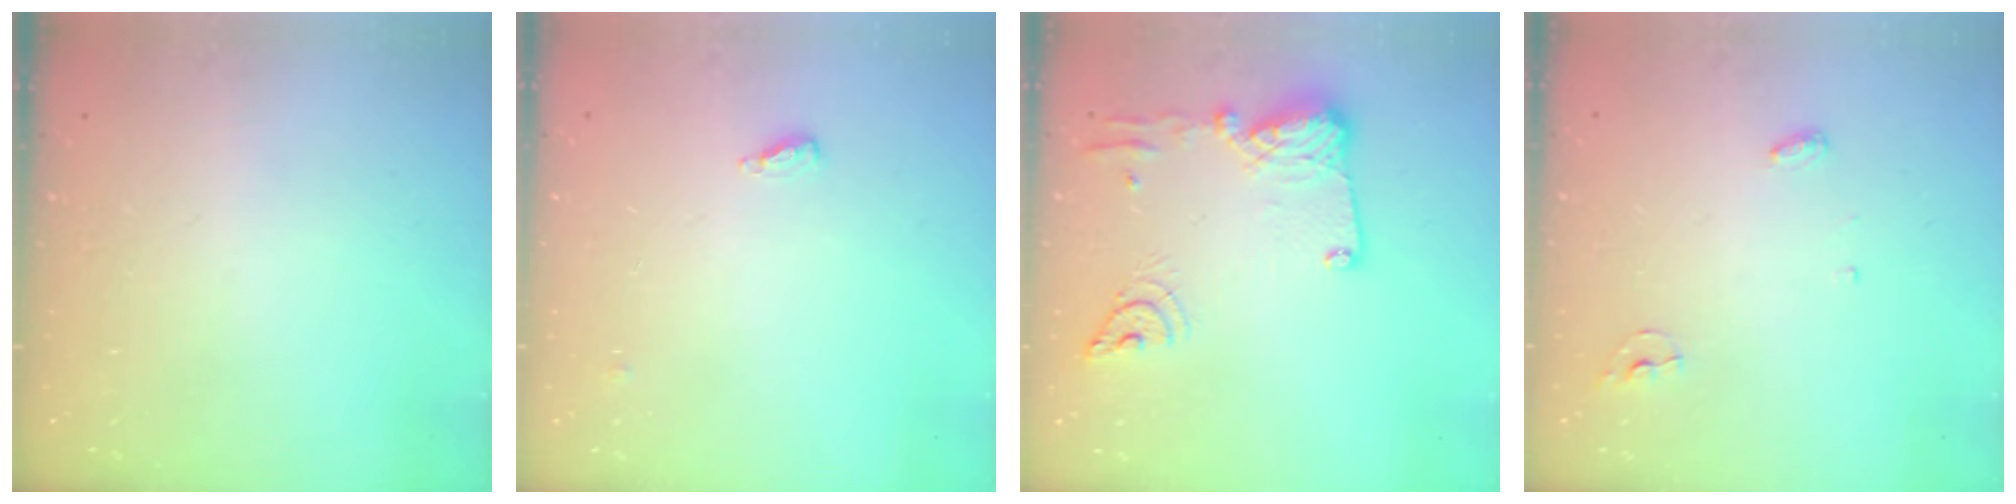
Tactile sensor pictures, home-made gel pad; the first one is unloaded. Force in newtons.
{"total": 4.7, "press": 4.6, "slide": 1.2}
{"total": 15.6, "press": 15.5, "slide": 1.8}
{"total": 3.8, "press": 3.8, "slide": 0.3}